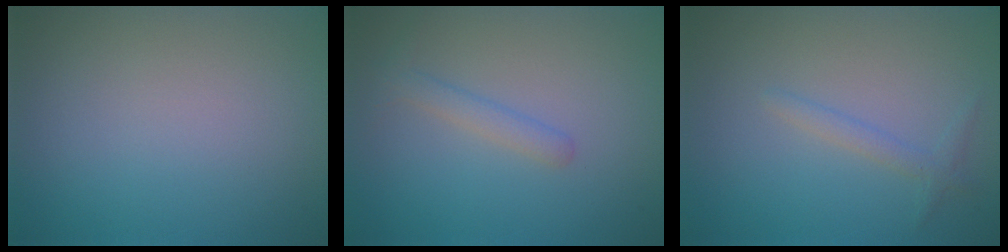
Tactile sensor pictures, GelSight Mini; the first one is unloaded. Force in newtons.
{"total": 1.6, "press": 1.6, "slide": 0.0}
{"total": 1.3, "press": 1.3, "slide": 0.0}